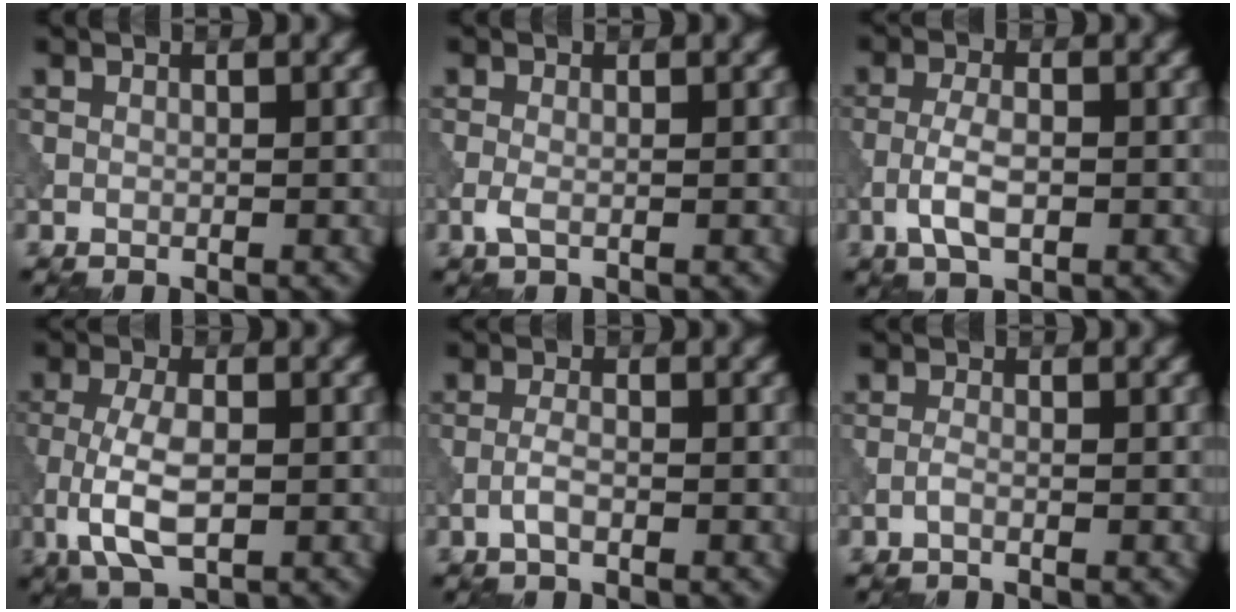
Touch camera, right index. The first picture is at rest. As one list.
[{"total": 1.3, "force": [-0.4, 0.5, 1.2], "torque": [-0.030, 0.000, -0.013]}, {"total": 3.4, "force": [-1.1, 1.4, 2.9], "torque": [-0.061, 0.001, -0.026]}, {"total": 5.4, "force": [-1.4, 2.3, 4.7], "torque": [-0.102, -0.002, -0.027]}, {"total": 1.6, "force": [-0.7, 0.5, 1.4], "torque": [-0.031, 0.004, -0.018]}, {"total": 0.8, "force": [-0.4, 0.2, 0.6], "torque": [-0.015, 0.002, -0.010]}]